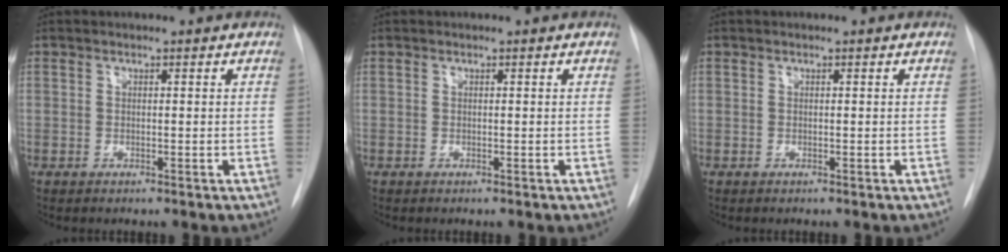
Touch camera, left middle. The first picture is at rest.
{"total": 0.0}
{"total": 0.0}